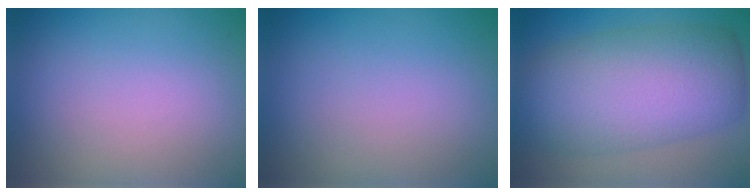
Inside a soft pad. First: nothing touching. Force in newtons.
{"total": 0.0}
{"total": 10.5, "press": 10.5, "slide": 0.2}